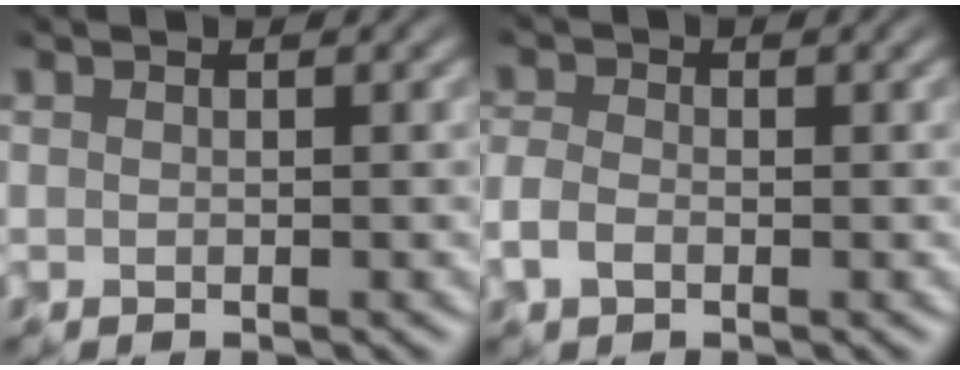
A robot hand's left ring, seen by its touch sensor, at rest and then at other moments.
{"total": 1.6, "force": [-1.4, 0.6, 0.3], "torque": [-0.018, 0.001, -0.020]}